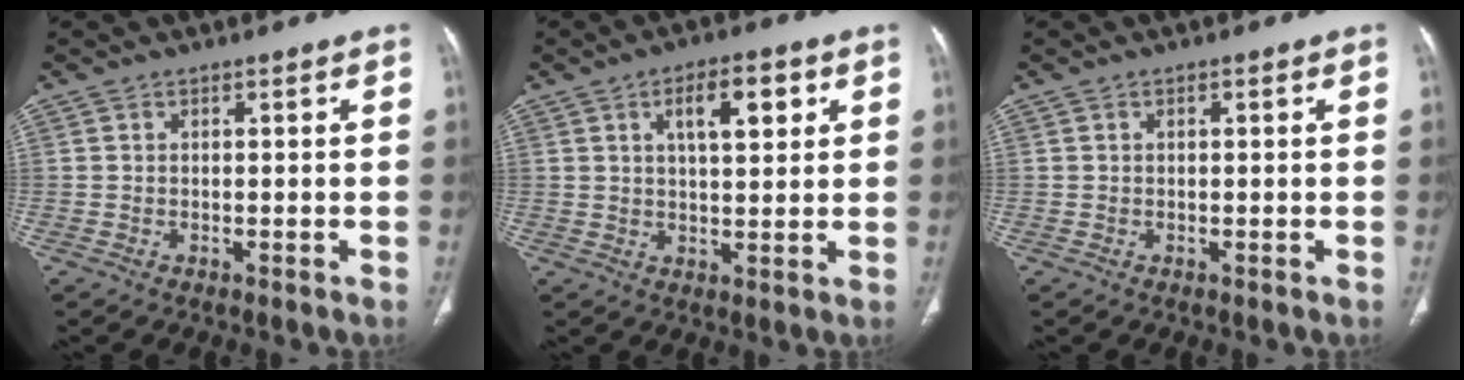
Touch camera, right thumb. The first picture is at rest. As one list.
[{"total": 8.3, "force": [3.2, 3.5, 6.9], "torque": [-0.085, -0.007, 0.048]}, {"total": 0.0}]